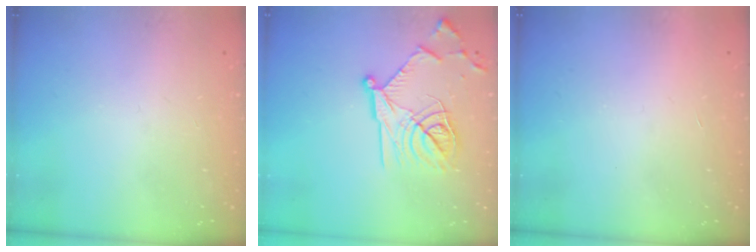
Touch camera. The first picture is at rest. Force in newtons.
{"total": 18.1, "press": 18.1, "slide": 1.0}
{"total": 1.7, "press": 1.7, "slide": 0.1}